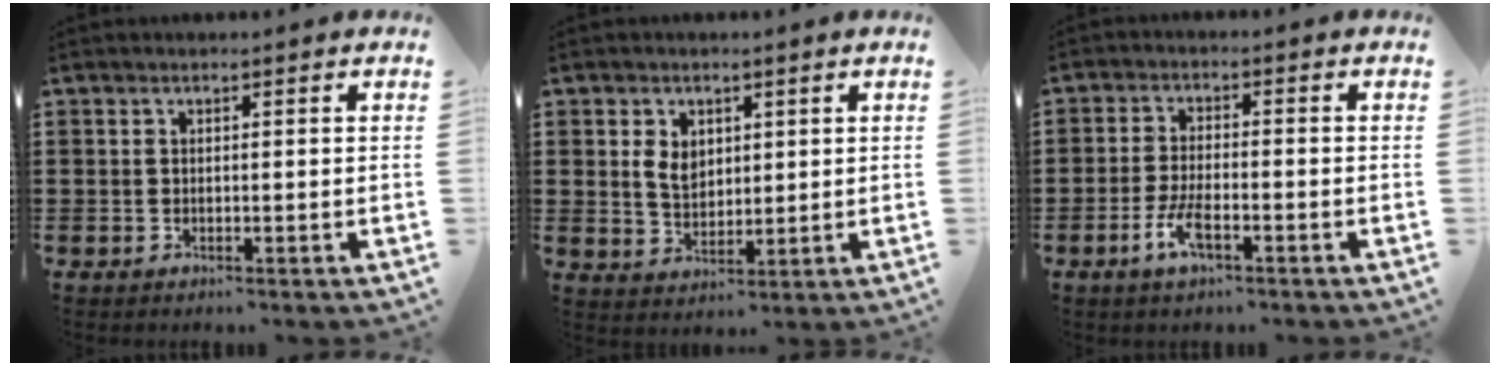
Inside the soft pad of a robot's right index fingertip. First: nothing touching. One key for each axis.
{"total": 4.5, "fx": 1.2, "fy": 3.2, "fz": 2.8, "tx": -0.064, "ty": 0.011, "tz": 0.021}
{"total": 4.6, "fx": -2.3, "fy": 1.5, "fz": 3.7, "tx": -0.089, "ty": -0.005, "tz": -0.049}